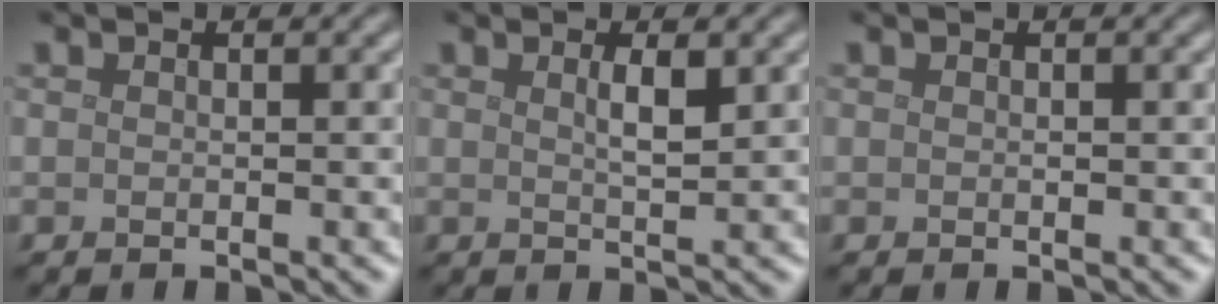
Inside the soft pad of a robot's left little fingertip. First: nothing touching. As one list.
[{"total": 1.9, "force": [0.8, 0.4, 1.7], "torque": [-0.028, 0.000, 0.011]}, {"total": 0.0}]